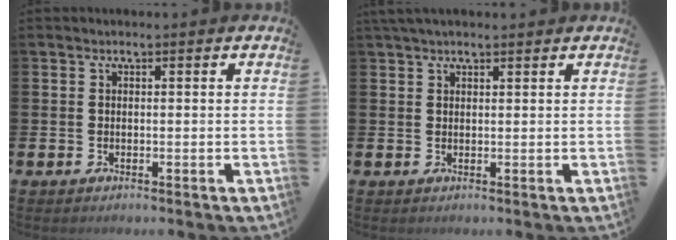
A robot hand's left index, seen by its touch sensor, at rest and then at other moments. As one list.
[{"total": 1.9, "force": [1.7, 0.4, 0.7], "torque": [-0.008, 0.001, 0.030]}]